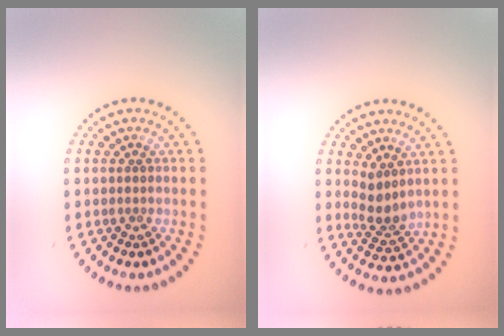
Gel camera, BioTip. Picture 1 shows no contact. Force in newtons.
{"total": 2.5, "press": 1.9, "slide": 1.6}